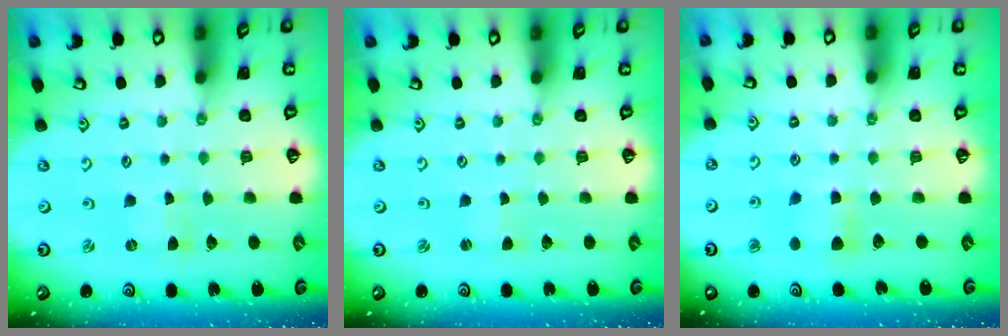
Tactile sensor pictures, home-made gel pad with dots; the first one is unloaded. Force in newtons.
{"total": 1.0, "press": 0.9, "slide": 0.1}
{"total": 5.7, "press": 5.7, "slide": 0.6}